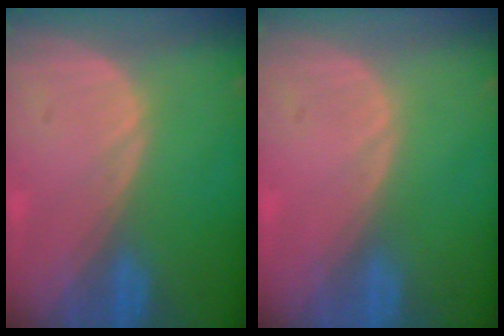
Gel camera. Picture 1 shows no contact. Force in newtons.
{"total": 0.0}